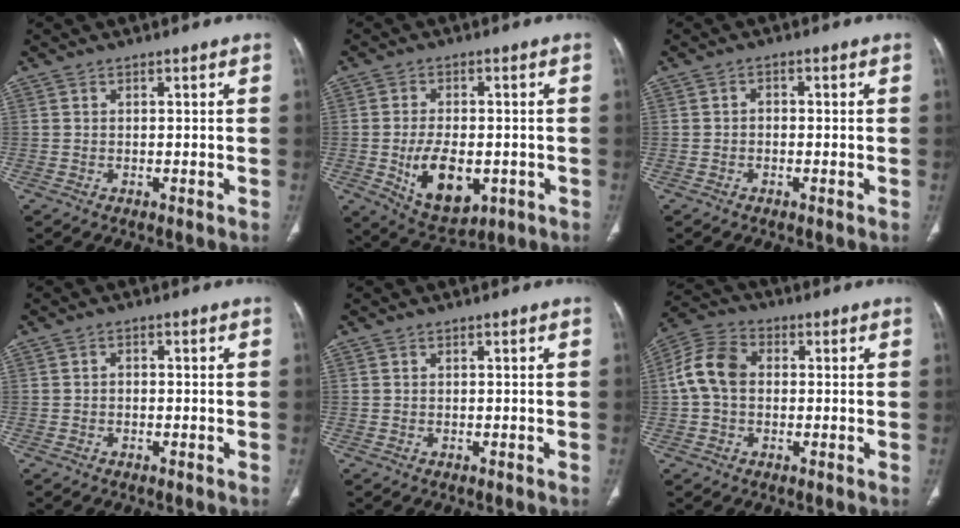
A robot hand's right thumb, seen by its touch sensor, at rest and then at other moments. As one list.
[{"total": 11.4, "force": [-2.6, 6.6, 8.9], "torque": [-0.132, -0.003, -0.026]}, {"total": 1.3, "force": [-0.4, 1.0, 0.7], "torque": [-0.005, 0.006, -0.010]}, {"total": 1.0, "force": [-0.3, 0.8, 0.6], "torque": [-0.005, 0.004, -0.008]}, {"total": 0.0}, {"total": 8.8, "force": [0.3, 6.4, 6.0], "torque": [-0.116, 0.026, -0.004]}]